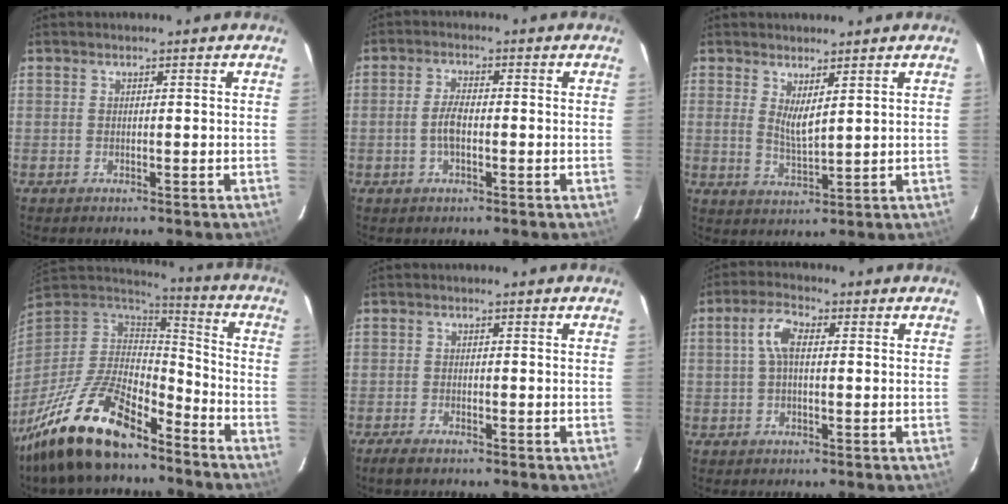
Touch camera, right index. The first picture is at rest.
{"total": 3.9, "force": [-0.9, 1.6, 3.4], "torque": [-0.072, 0.003, -0.016]}
{"total": 4.0, "force": [2.1, 0.9, 3.2], "torque": [-0.059, -0.014, 0.037]}
{"total": 22.4, "force": [-16.0, 8.0, 13.6], "torque": [-0.275, -0.028, -0.285]}
{"total": 2.9, "force": [-2.4, 0.7, 1.5], "torque": [-0.038, -0.007, -0.045]}
{"total": 4.9, "force": [0.5, 2.2, 4.3], "torque": [-0.089, 0.015, 0.010]}